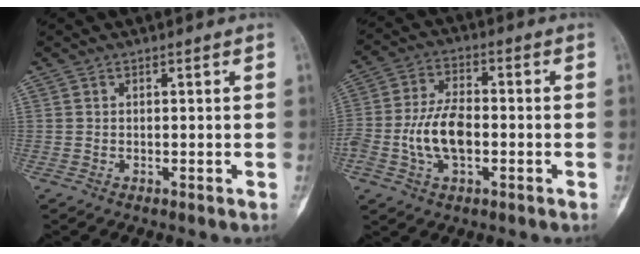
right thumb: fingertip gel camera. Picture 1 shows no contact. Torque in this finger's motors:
{"motor_torque": [0.22, 0.23, 0.12, -0.05, 0.12]}